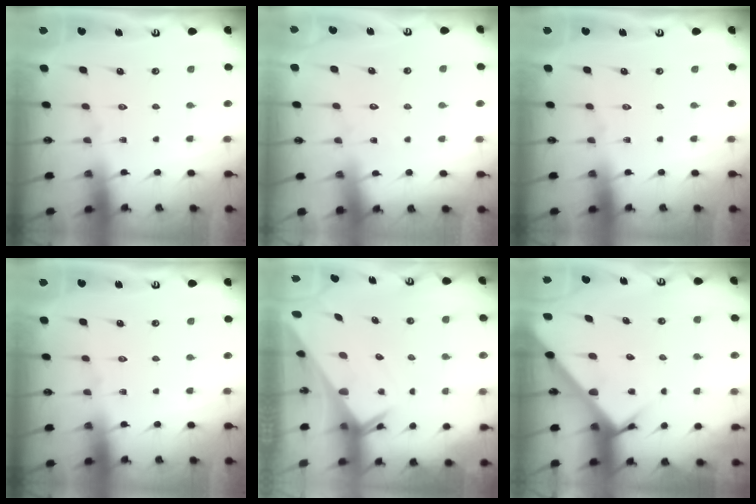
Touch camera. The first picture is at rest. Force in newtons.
{"total": 4.3, "press": 4.3, "slide": 0.3}
{"total": 0.0}
{"total": 0.0}
{"total": 2.9, "press": 2.9, "slide": 0.3}
{"total": 3.9, "press": 3.9, "slide": 0.4}